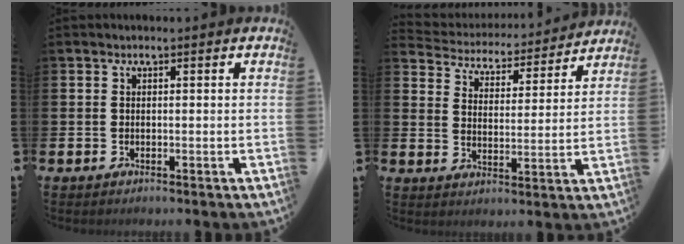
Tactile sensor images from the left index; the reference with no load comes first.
{"total": 4.4, "force": [4.3, 1.0, 0.0], "torque": [-0.033, -0.041, 0.068]}